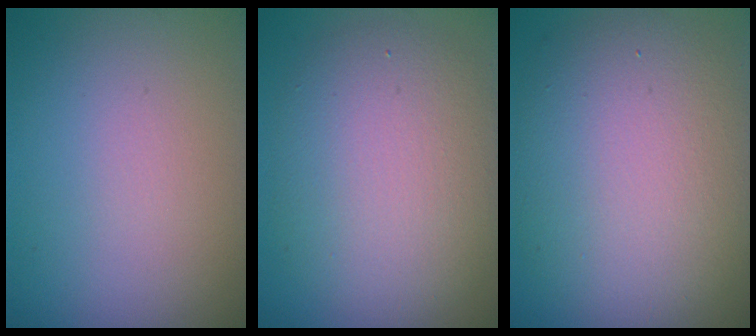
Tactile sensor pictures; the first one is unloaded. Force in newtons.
{"total": 7.3, "press": 7.3, "slide": 0.4}
{"total": 10.7, "press": 10.6, "slide": 1.3}